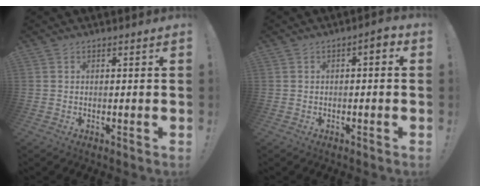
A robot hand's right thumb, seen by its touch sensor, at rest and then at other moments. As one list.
[{"total": 2.5, "force": [-0.6, 0.9, 2.3], "torque": [-0.035, 0.005, -0.014]}]